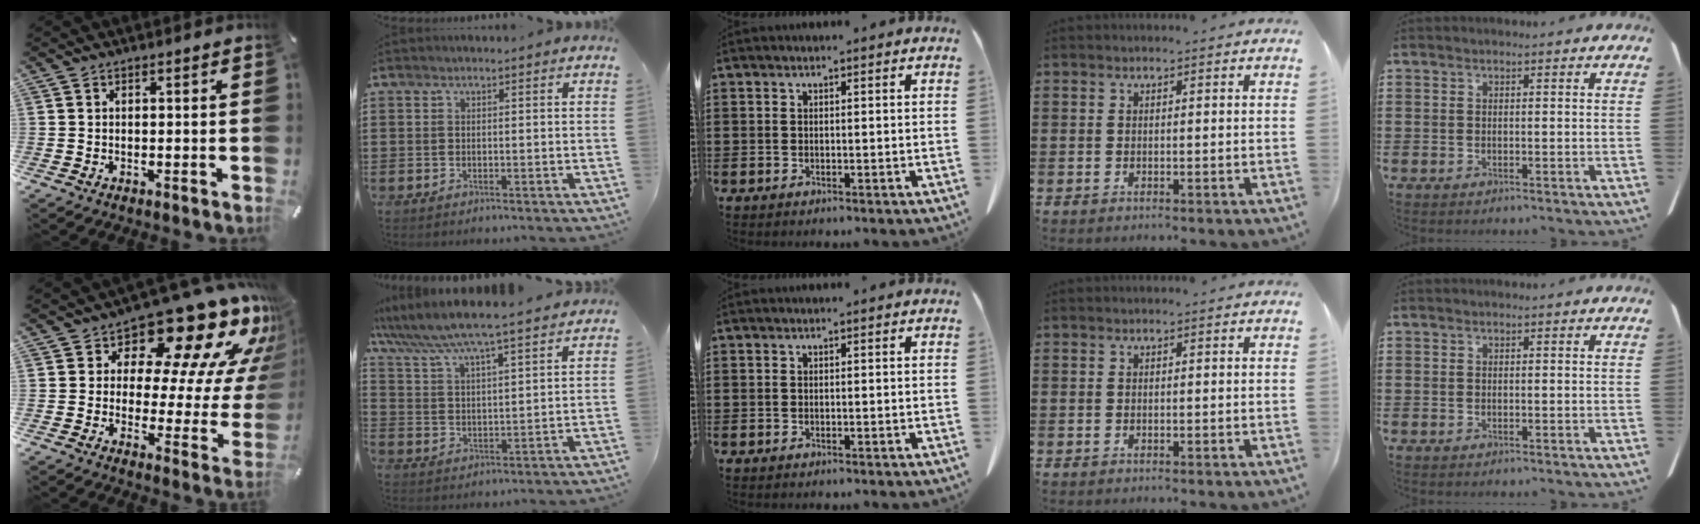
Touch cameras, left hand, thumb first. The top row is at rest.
{"thumb": {"total": 17.9, "force": [13.0, 6.9, 10.2], "torque": [-0.139, -0.115, 0.208]}, "index": {"total": 6.1, "force": [5.6, -0.3, 2.2], "torque": [-0.068, -0.034, 0.093]}}